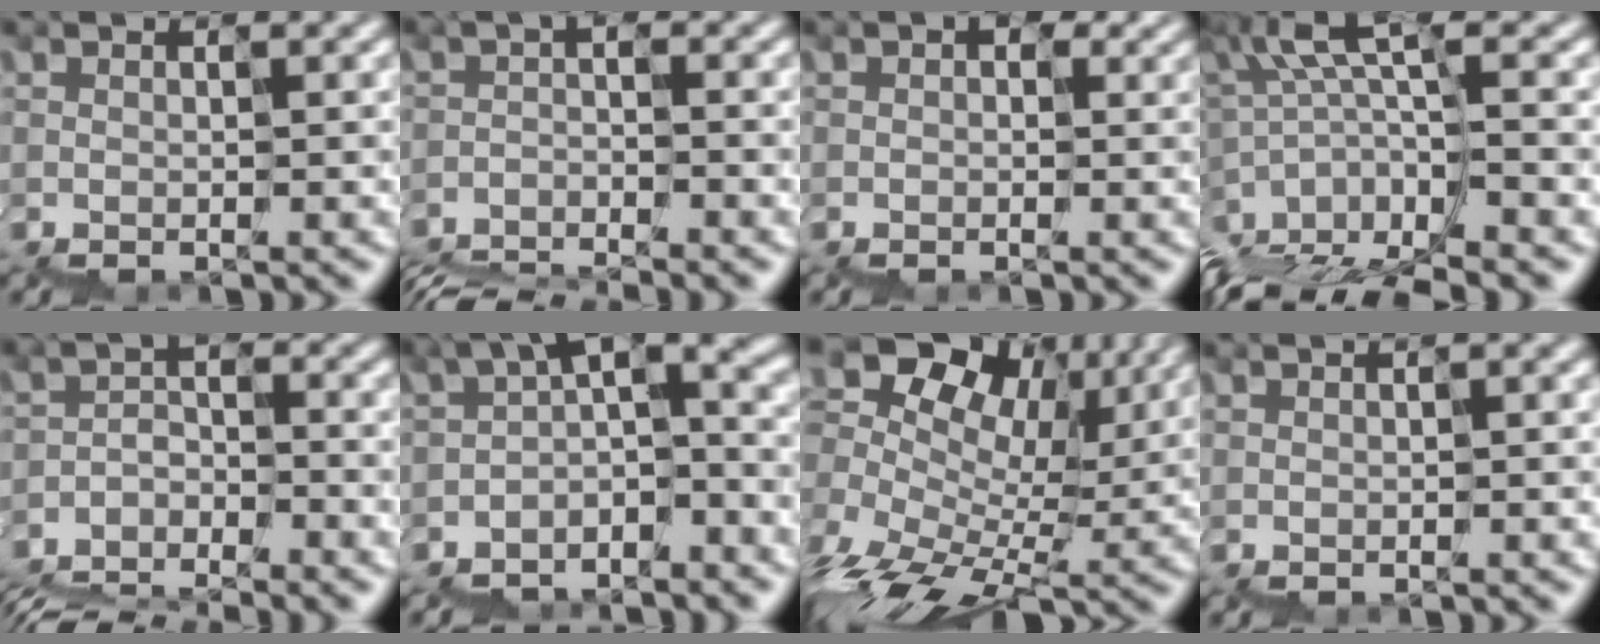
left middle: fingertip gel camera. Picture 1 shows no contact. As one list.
[{"total": 5.4, "force": [-5.3, 0.5, 0.9], "torque": [-0.024, -0.015, -0.083]}, {"total": 2.6, "force": [0.8, 1.7, 1.8], "torque": [-0.027, 0.013, 0.007]}, {"total": 8.8, "force": [-5.2, 2.2, 6.7], "torque": [-0.150, 0.010, -0.087]}, {"total": 6.5, "force": [-6.2, 1.3, 1.1], "torque": [-0.043, -0.008, -0.105]}, {"total": 6.2, "force": [-2.0, 2.5, 5.3], "torque": [-0.097, 0.015, -0.038]}, {"total": 13.4, "force": [2.4, 8.5, 10.0], "torque": [-0.195, 0.028, 0.067]}, {"total": 1.4, "force": [0.0, 0.5, 1.3], "torque": [-0.012, 0.004, 0.003]}]